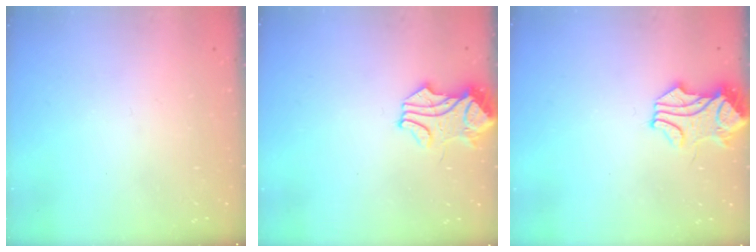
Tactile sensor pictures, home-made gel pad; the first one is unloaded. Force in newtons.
{"total": 1.9, "press": 1.8, "slide": 0.8}
{"total": 1.4, "press": 1.4, "slide": 0.3}